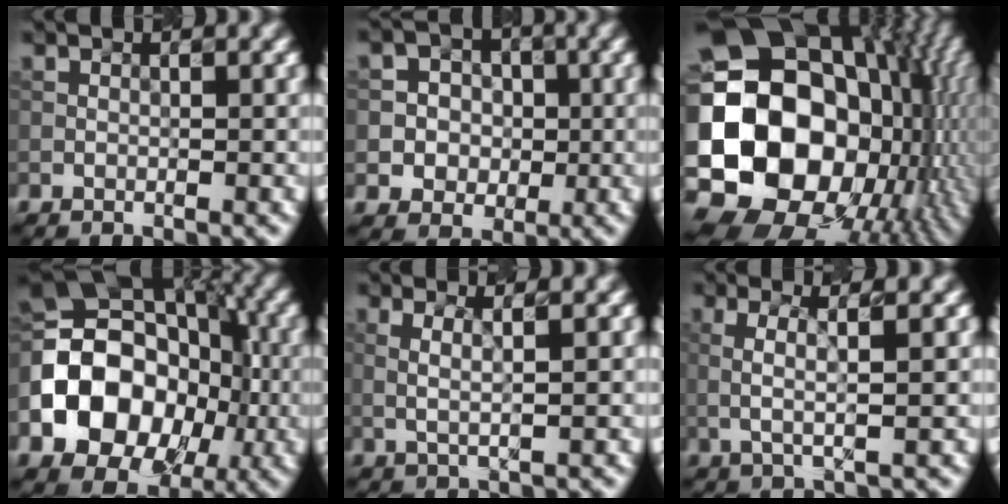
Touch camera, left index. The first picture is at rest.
{"total": 4.8, "force": [0.1, 4.7, 1.2], "torque": [-0.001, 0.022, -0.010]}
{"total": 22.6, "force": [-1.2, 17.8, 13.8], "torque": [-0.275, -0.021, -0.030]}
{"total": 13.2, "force": [-2.8, 9.9, 8.3], "torque": [-0.146, 0.016, -0.061]}
{"total": 2.1, "force": [0.7, 0.5, 2.0], "torque": [-0.034, 0.000, 0.008]}
{"total": 3.0, "force": [0.5, 0.6, 2.9], "torque": [-0.053, 0.003, 0.010]}